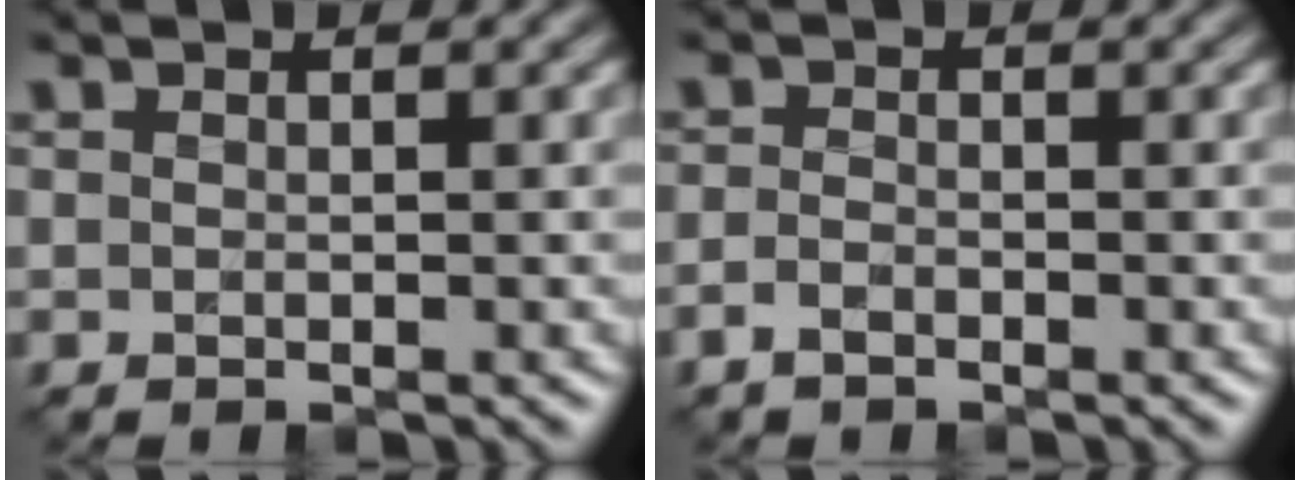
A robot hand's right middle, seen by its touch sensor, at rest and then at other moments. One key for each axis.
{"total": 1.3, "fx": -0.9, "fy": 0.6, "fz": 0.8, "tx": -0.018, "ty": -0.002, "tz": -0.021}